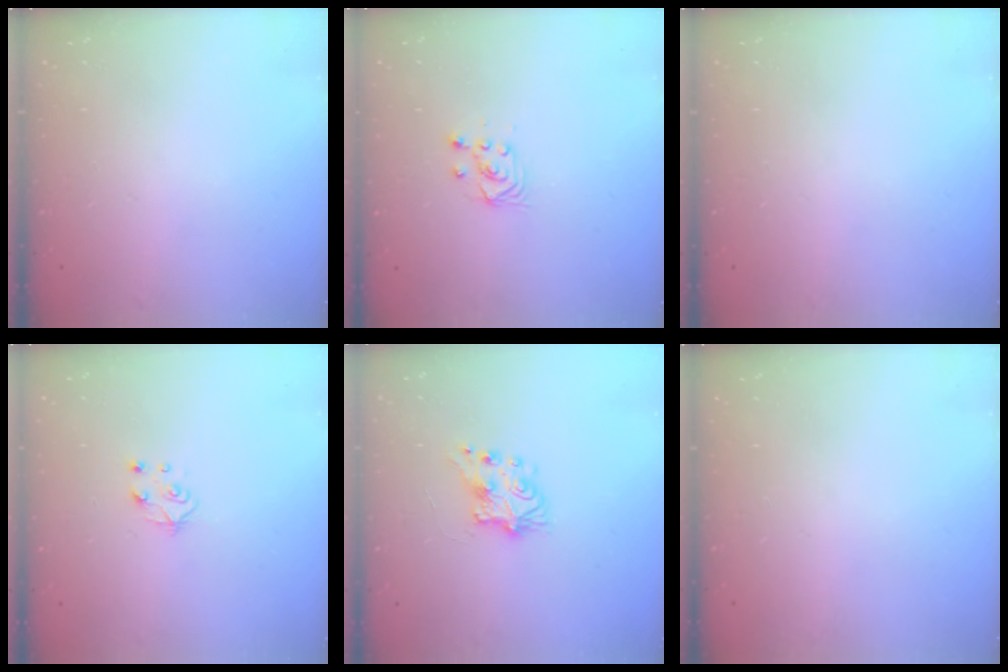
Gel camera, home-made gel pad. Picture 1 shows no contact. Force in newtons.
{"total": 2.9, "press": 2.7, "slide": 1.0}
{"total": 0.0}
{"total": 5.6, "press": 5.6, "slide": 0.5}
{"total": 7.8, "press": 7.8, "slide": 0.3}
{"total": 0.0}